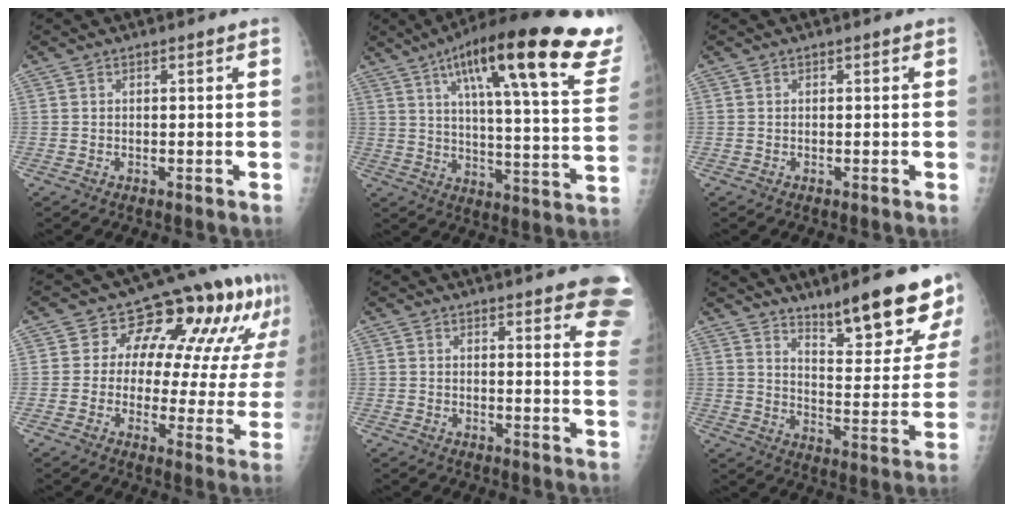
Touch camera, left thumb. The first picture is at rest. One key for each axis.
{"total": 29.9, "fx": 18.1, "fy": 6.1, "fz": 23.0, "tx": -0.299, "ty": -0.043, "tz": 0.250}
{"total": 0.0}
{"total": 17.1, "fx": 8.5, "fy": 9.2, "fz": 11.6, "tx": -0.099, "ty": -0.023, "tz": 0.093}
{"total": 14.0, "fx": 10.2, "fy": 3.1, "fz": 9.1, "tx": -0.082, "ty": -0.045, "tz": 0.100}
{"total": 16.7, "fx": 12.6, "fy": 3.3, "fz": 10.4, "tx": -0.105, "ty": -0.093, "tz": 0.193}